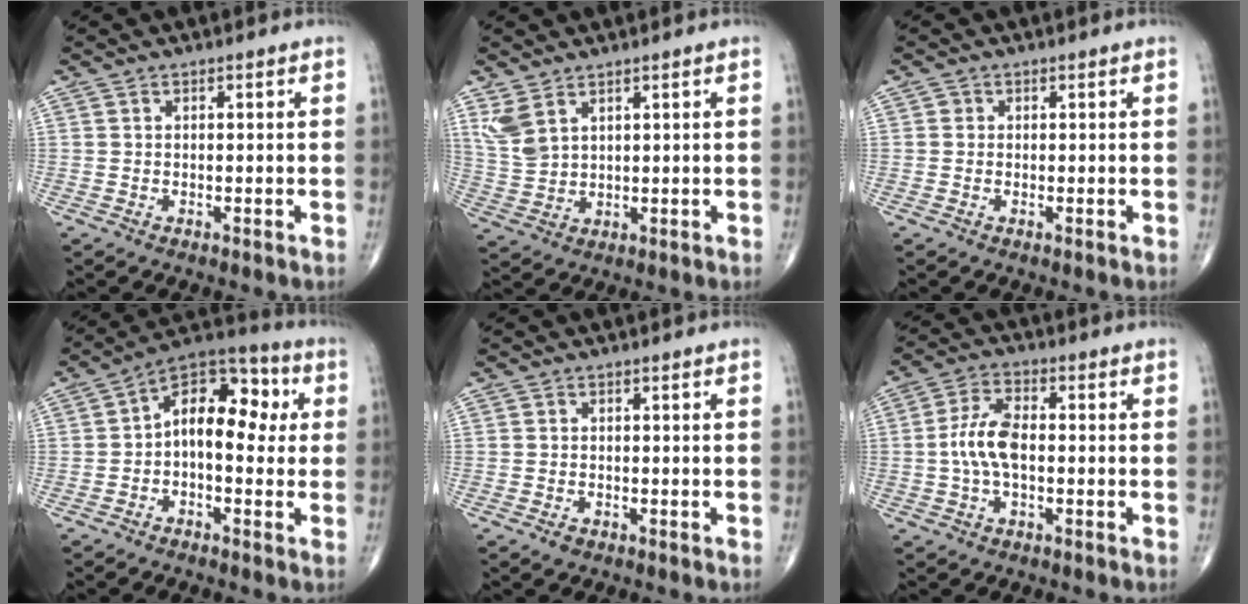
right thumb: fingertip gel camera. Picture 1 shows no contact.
{"total": 5.3, "force": [3.3, 2.7, 3.1], "torque": [-0.064, -0.012, 0.082]}
{"total": 0.7, "force": [0.0, 0.7, 0.1], "torque": [0.002, 0.002, 0.000]}
{"total": 13.0, "force": [0.8, 7.7, 10.4], "torque": [-0.118, 0.042, -0.004]}
{"total": 1.2, "force": [-0.7, 0.8, 0.6], "torque": [-0.009, 0.002, -0.012]}
{"total": 7.4, "force": [-0.7, 3.7, 6.4], "torque": [-0.137, 0.020, -0.019]}